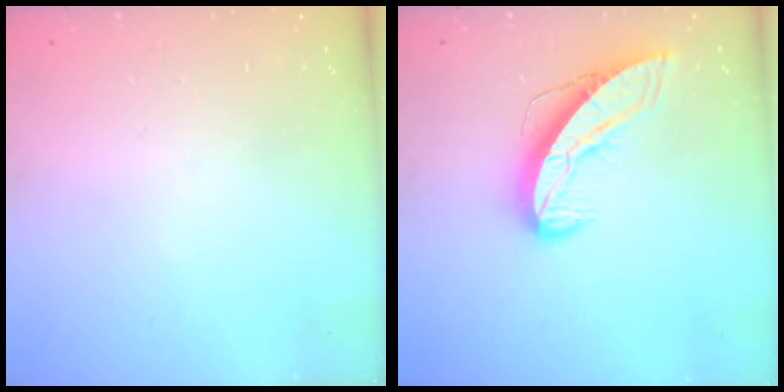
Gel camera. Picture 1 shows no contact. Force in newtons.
{"total": 11.2, "press": 11.1, "slide": 1.0}